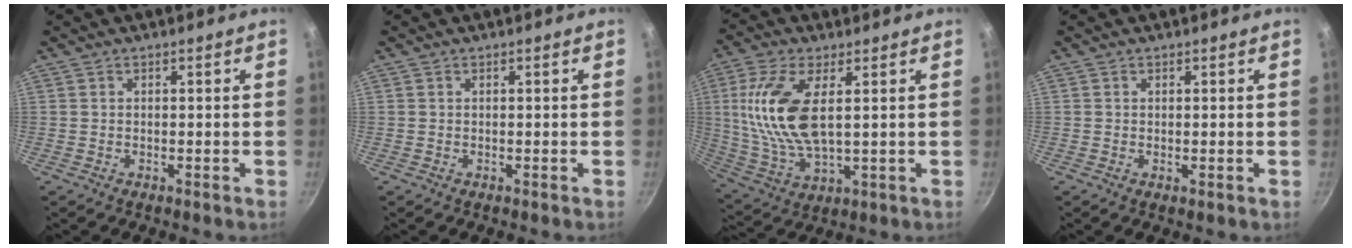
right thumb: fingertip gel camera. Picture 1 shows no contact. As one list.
[{"total": 0.0}, {"total": 15.2, "force": [2.6, 6.6, 13.5], "torque": [-0.296, -0.011, 0.058]}, {"total": 0.6, "force": [0.1, 0.0, 0.6], "torque": [-0.013, -0.004, 0.003]}]